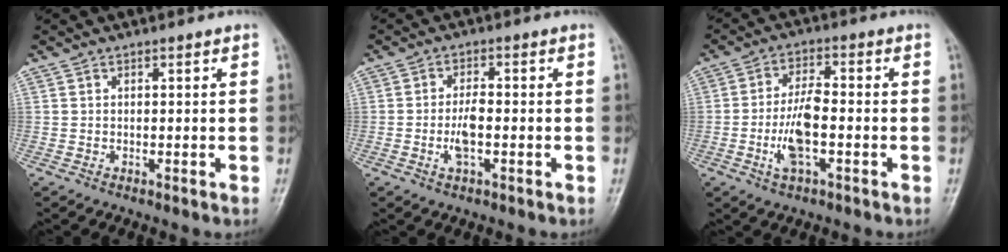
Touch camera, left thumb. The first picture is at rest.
{"total": 4.4, "force": [-1.1, 1.8, 3.9], "torque": [-0.075, 0.007, -0.021]}
{"total": 8.1, "force": [-2.1, 3.2, 7.2], "torque": [-0.143, 0.014, -0.040]}